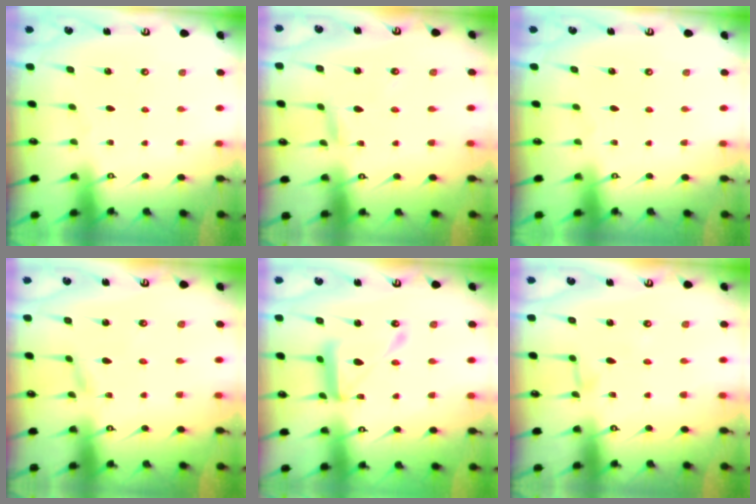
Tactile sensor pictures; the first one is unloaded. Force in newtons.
{"total": 2.2, "press": 2.2, "slide": 0.1}
{"total": 0.0}
{"total": 2.3, "press": 2.3, "slide": 0.2}
{"total": 13.1, "press": 13.0, "slide": 1.3}
{"total": 3.9, "press": 3.9, "slide": 0.4}